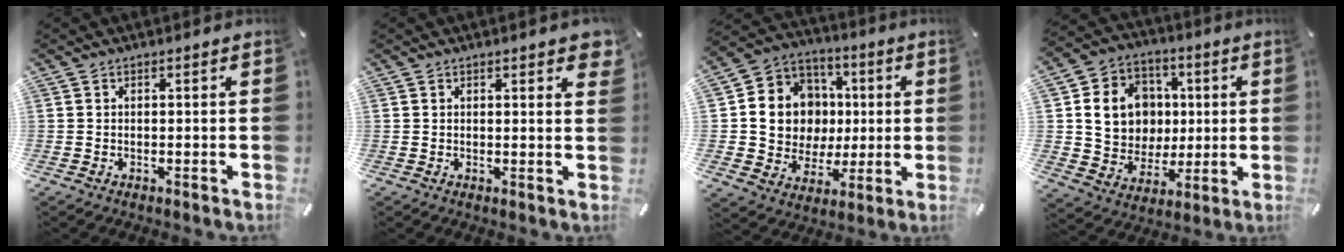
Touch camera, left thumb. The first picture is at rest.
{"total": 2.0, "force": [1.4, 0.6, 1.3], "torque": [-0.013, -0.003, 0.021]}
{"total": 14.6, "force": [1.0, 13.8, 4.6], "torque": [-0.084, -0.005, 0.032]}
{"total": 15.0, "force": [2.3, 13.5, 6.1], "torque": [-0.102, 0.007, 0.055]}